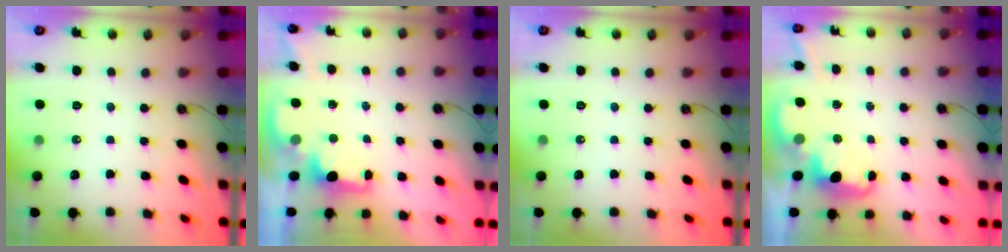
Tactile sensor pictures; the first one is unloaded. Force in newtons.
{"total": 1.6, "press": 1.5, "slide": 0.6}
{"total": 0.0}
{"total": 2.8, "press": 2.8, "slide": 0.5}